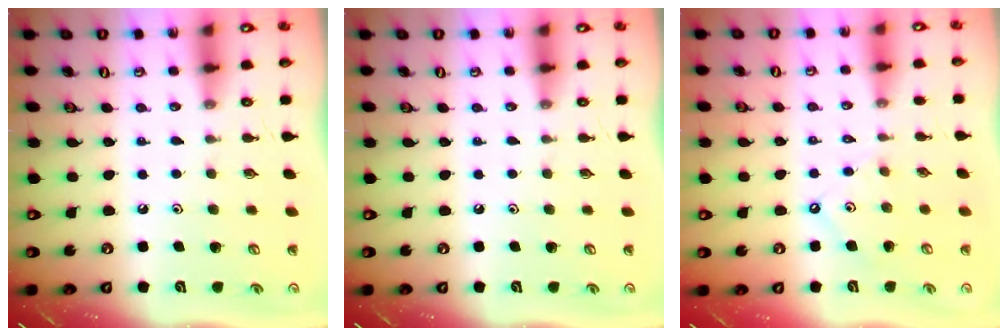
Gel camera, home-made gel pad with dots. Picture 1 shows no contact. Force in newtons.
{"total": 0.0}
{"total": 3.1, "press": 3.1, "slide": 0.5}